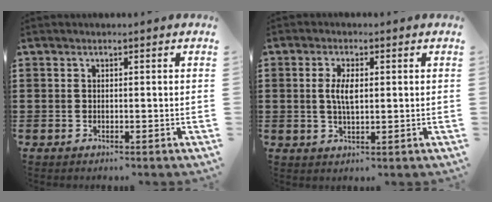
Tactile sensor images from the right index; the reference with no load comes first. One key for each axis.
{"total": 4.0, "fx": 0.4, "fy": 1.4, "fz": 3.7, "tx": -0.074, "ty": 0.005, "tz": 0.005}